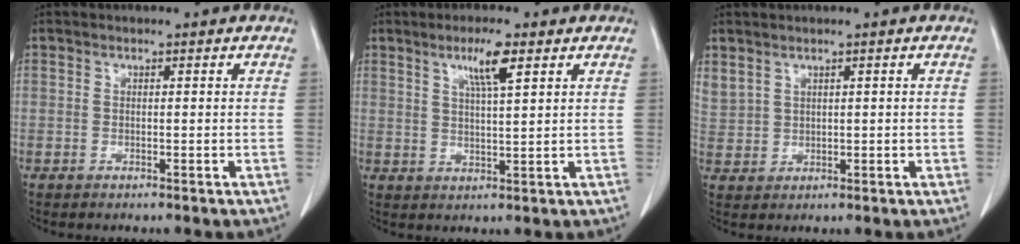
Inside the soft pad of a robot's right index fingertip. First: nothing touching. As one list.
[{"total": 5.3, "force": [2.8, 0.2, 4.4], "torque": [-0.078, 0.000, 0.049]}, {"total": 5.1, "force": [2.6, 3.6, 2.5], "torque": [-0.073, 0.015, 0.069]}]